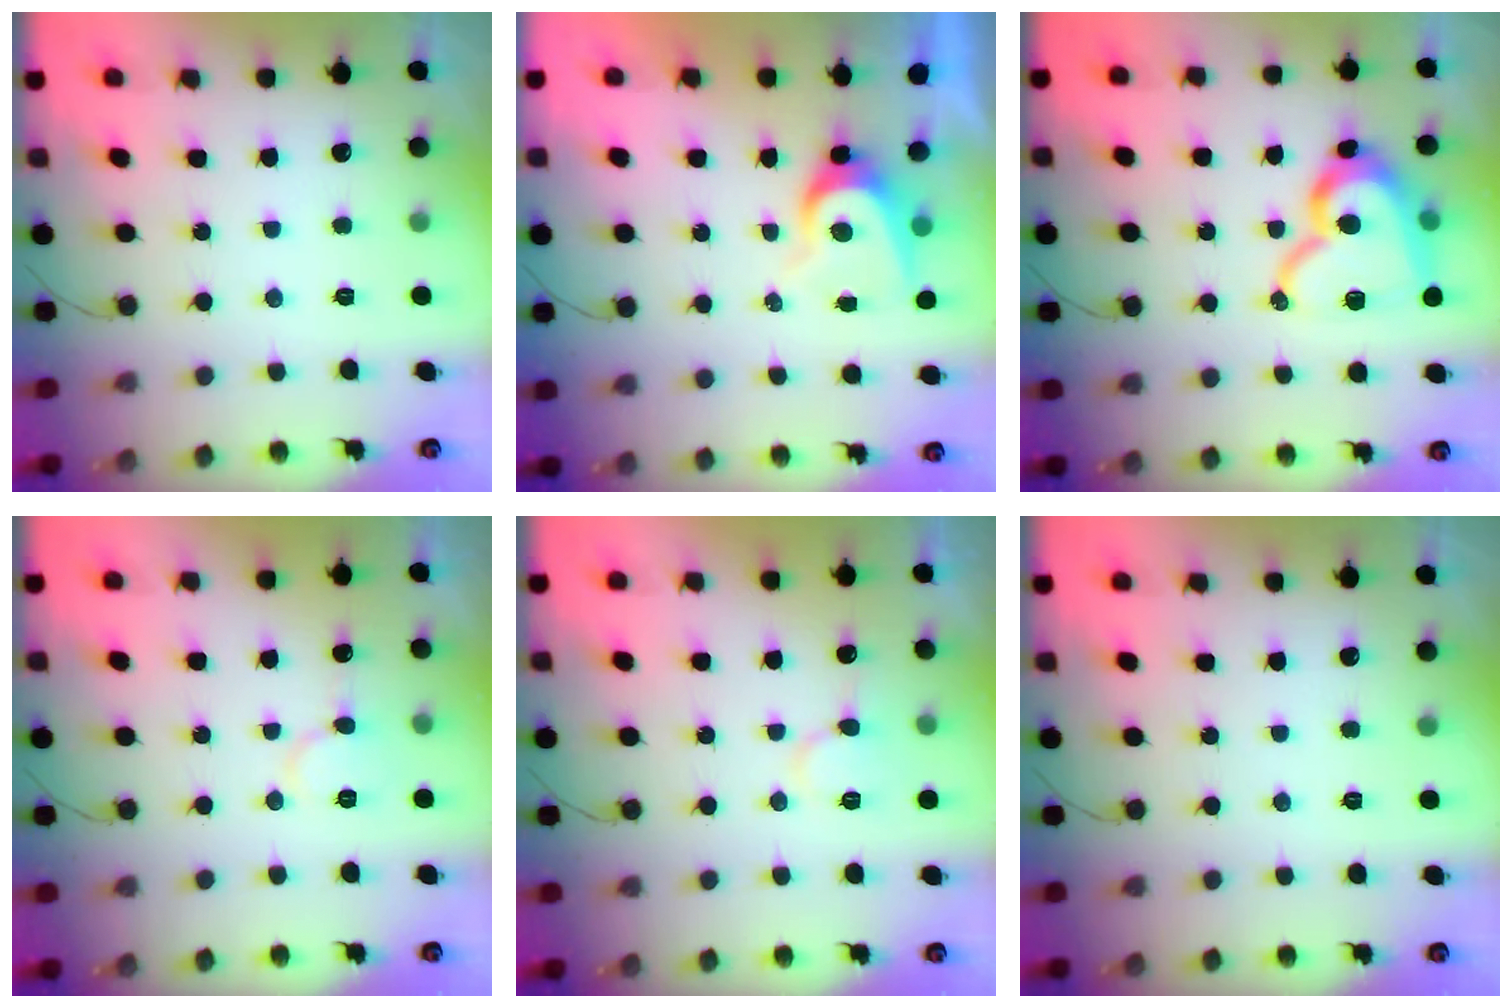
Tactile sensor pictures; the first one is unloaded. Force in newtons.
{"total": 6.6, "press": 6.6, "slide": 0.5}
{"total": 17.8, "press": 17.7, "slide": 1.7}
{"total": 6.4, "press": 6.4, "slide": 0.6}
{"total": 7.8, "press": 7.8, "slide": 0.9}
{"total": 0.0}